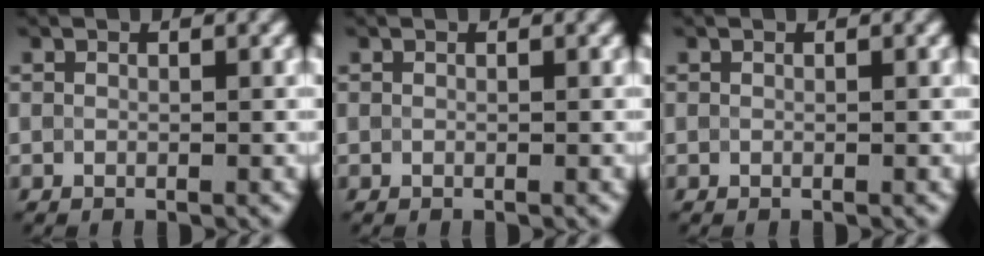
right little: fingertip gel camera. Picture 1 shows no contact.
{"total": 0.0}
{"total": 0.0}